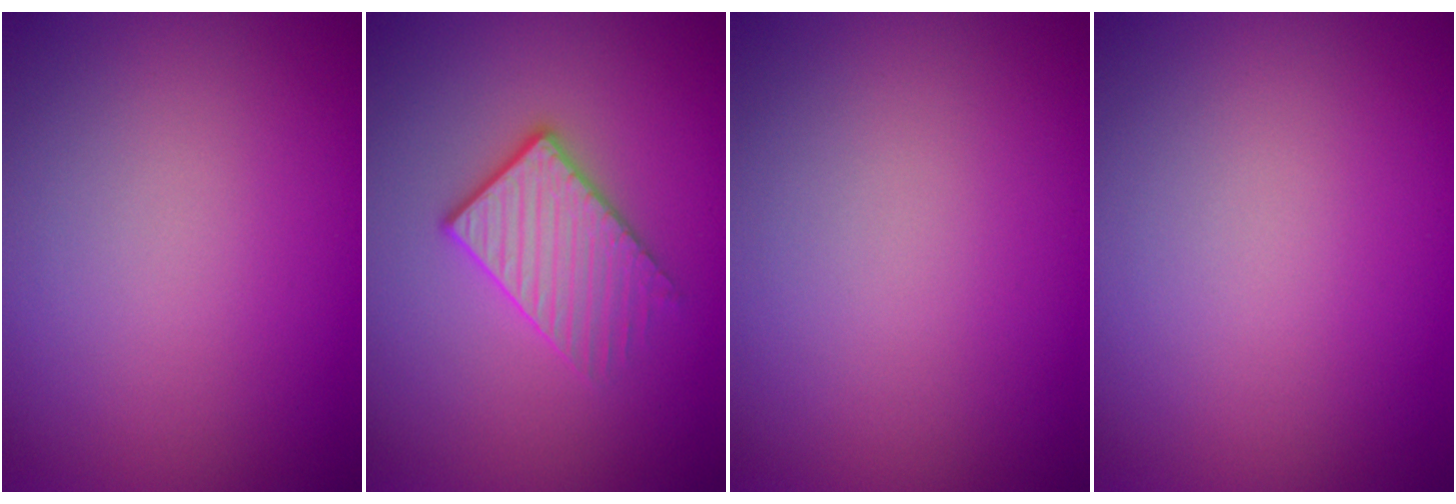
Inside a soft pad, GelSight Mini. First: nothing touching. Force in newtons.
{"total": 3.1, "press": 2.8, "slide": 1.4}
{"total": 0.0}
{"total": 0.0}